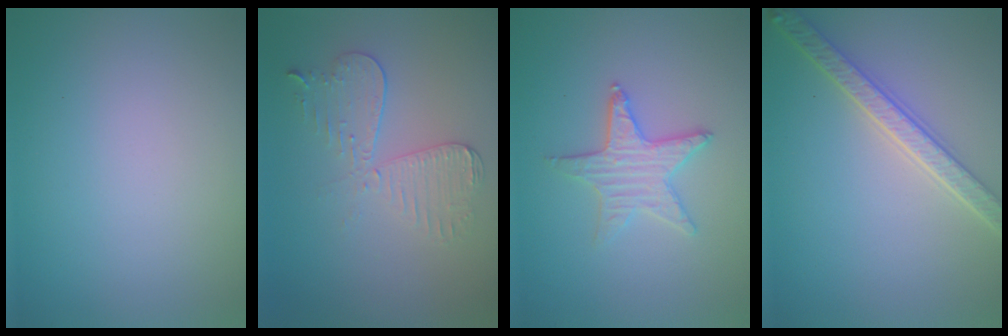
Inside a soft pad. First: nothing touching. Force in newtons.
{"total": 3.4, "press": 3.0, "slide": 1.7}
{"total": 2.9, "press": 2.8, "slide": 0.8}
{"total": 4.2, "press": 3.5, "slide": 2.3}